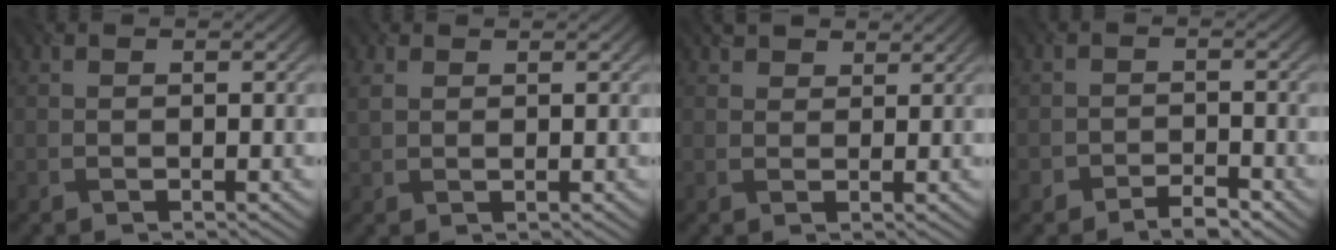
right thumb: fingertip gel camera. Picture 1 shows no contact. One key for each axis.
{"total": 1.5, "fx": 1.2, "fy": 0.7, "fz": 0.6, "tx": -0.031, "ty": -0.001, "tz": 0.023}
{"total": 2.3, "fx": 2.0, "fy": 1.1, "fz": 0.4, "tx": -0.016, "ty": 0.001, "tz": 0.038}
{"total": 2.4, "fx": -1.9, "fy": 1.2, "fz": 0.5, "tx": -0.004, "ty": 0.000, "tz": -0.041}